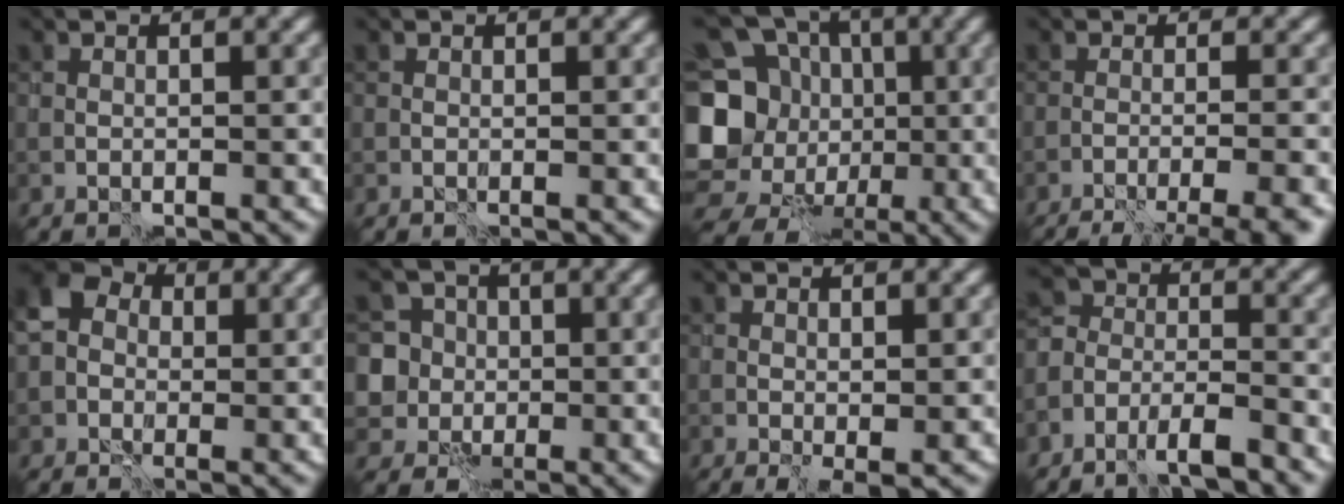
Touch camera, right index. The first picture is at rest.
{"total": 1.0, "force": [-0.2, -0.8, -0.5], "torque": [0.013, 0.001, -0.003]}
{"total": 12.6, "force": [-1.7, 11.1, 5.8], "torque": [-0.135, 0.009, -0.041]}
{"total": 9.7, "force": [-8.3, 1.5, 4.9], "torque": [-0.041, 0.000, -0.089]}
{"total": 8.1, "force": [0.5, 7.4, 3.3], "torque": [-0.075, 0.023, -0.032]}
{"total": 6.7, "force": [1.2, 6.4, 1.6], "torque": [-0.043, 0.033, 0.007]}
{"total": 1.5, "force": [0.0, 0.4, 1.4], "torque": [-0.027, -0.006, 0.001]}
{"total": 4.1, "force": [-3.5, 1.3, 1.7], "torque": [-0.021, 0.011, -0.075]}